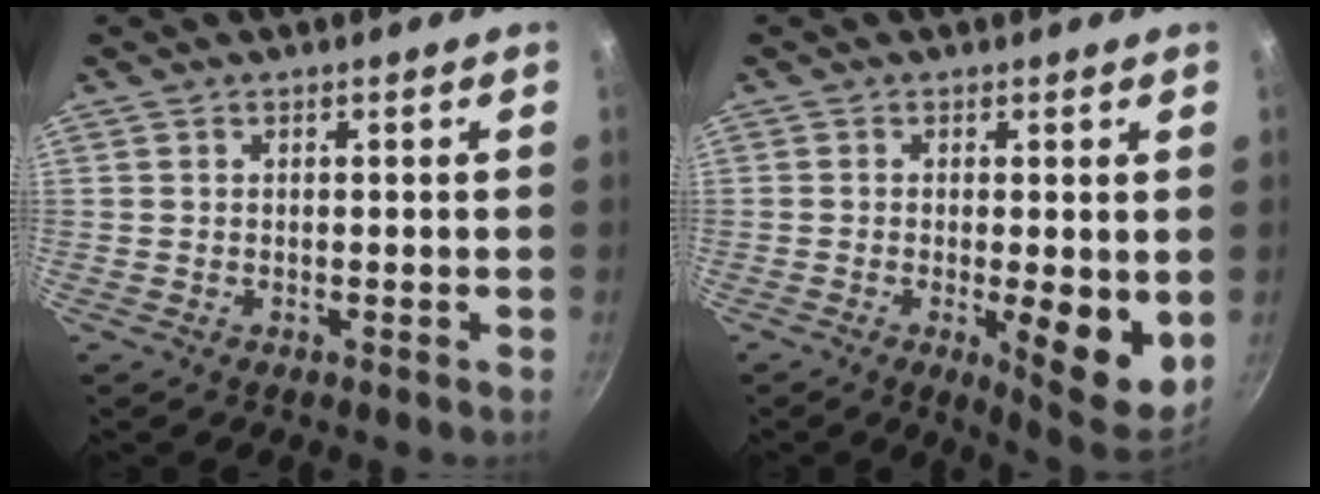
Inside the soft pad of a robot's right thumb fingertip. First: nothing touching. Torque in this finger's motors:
{"motor_torque": [1.23, 1.79, 1.02, -0.05, 0.25]}